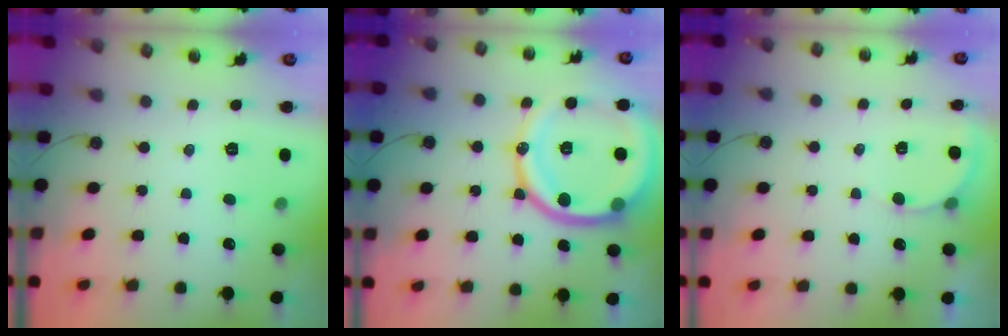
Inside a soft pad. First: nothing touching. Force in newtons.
{"total": 21.6, "press": 21.4, "slide": 2.6}
{"total": 3.8, "press": 3.8, "slide": 0.3}